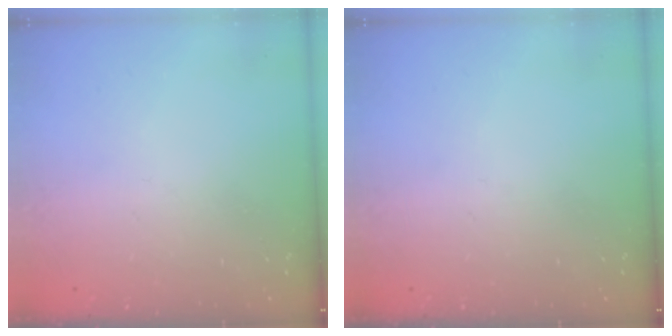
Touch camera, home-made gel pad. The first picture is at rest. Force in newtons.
{"total": 0.0}